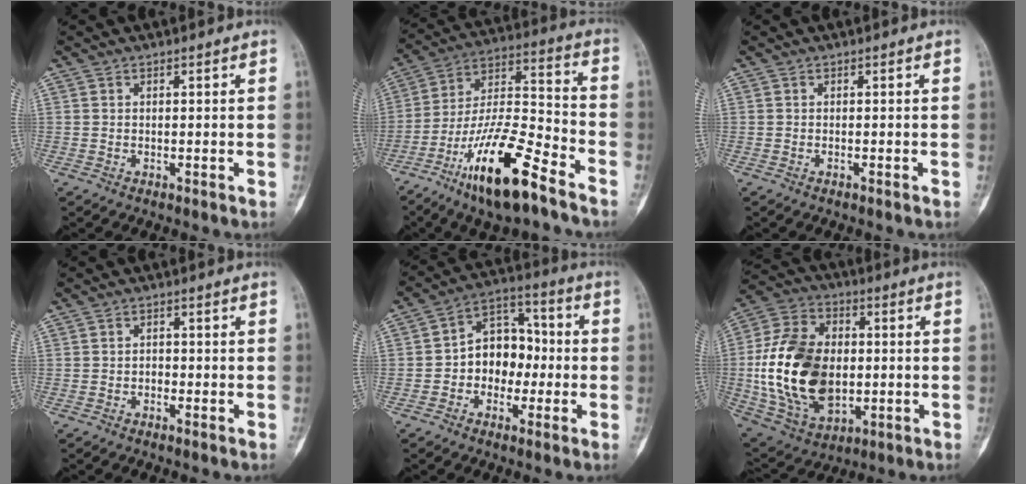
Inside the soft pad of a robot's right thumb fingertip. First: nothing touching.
{"total": 19.1, "force": [-11.8, 4.8, 14.2], "torque": [-0.273, 0.070, -0.212]}
{"total": 0.0}
{"total": 1.2, "force": [-0.5, 0.9, 0.5], "torque": [-0.001, 0.006, -0.011]}
{"total": 11.3, "force": [-1.4, 8.6, 7.3], "torque": [-0.070, 0.045, -0.034]}
{"total": 23.2, "force": [-1.1, 15.6, 17.1], "torque": [-0.311, 0.004, -0.005]}